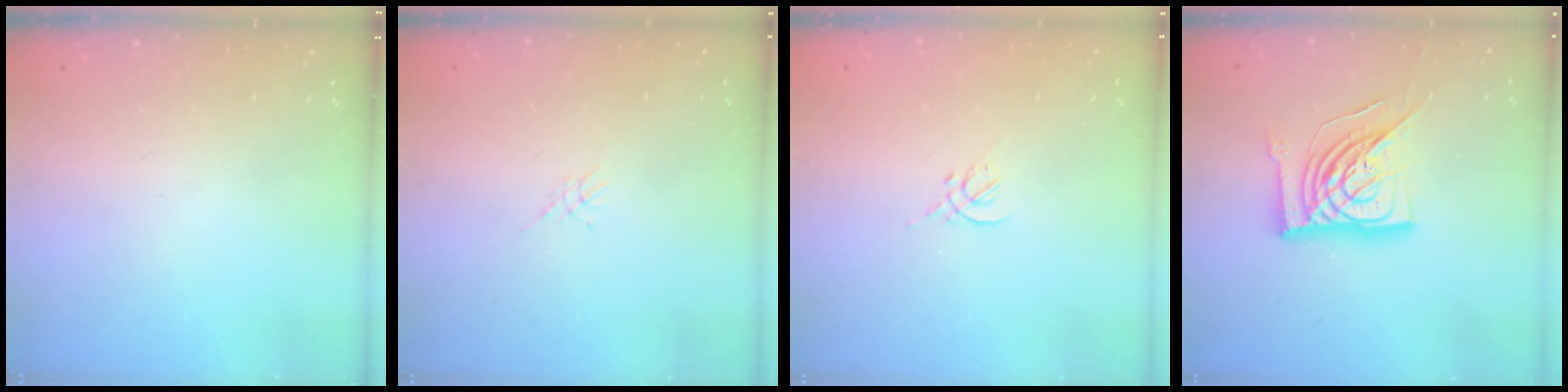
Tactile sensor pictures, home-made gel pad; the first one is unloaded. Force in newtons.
{"total": 1.1, "press": 1.1, "slide": 0.3}
{"total": 0.0}
{"total": 18.6, "press": 18.5, "slide": 2.2}